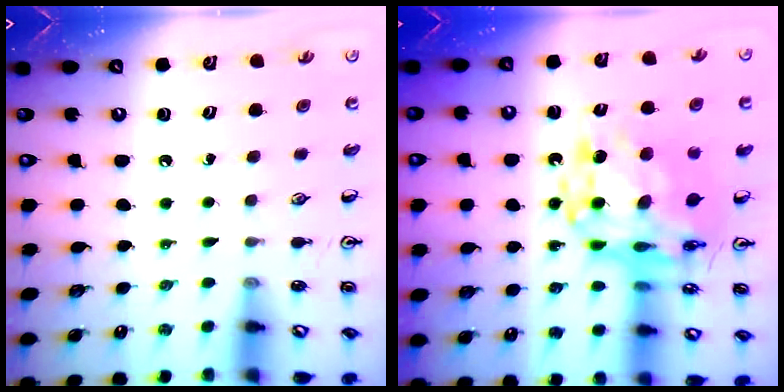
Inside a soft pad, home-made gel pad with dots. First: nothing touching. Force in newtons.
{"total": 16.6, "press": 16.5, "slide": 1.8}